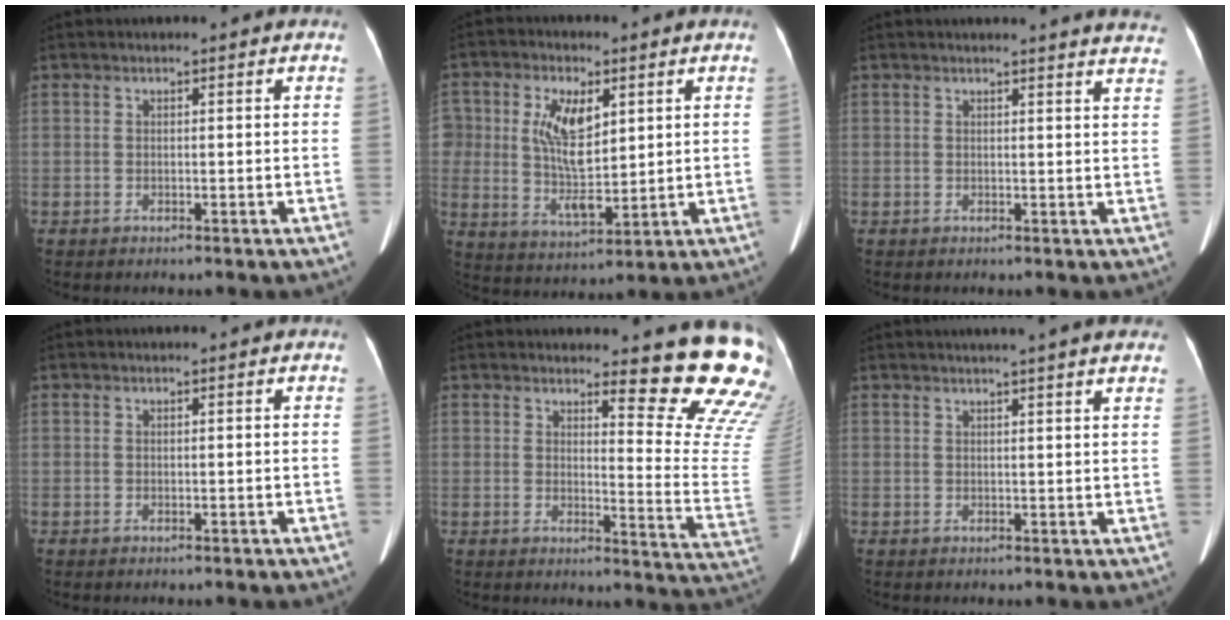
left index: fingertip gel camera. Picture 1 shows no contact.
{"total": 9.7, "force": [2.2, 5.1, 7.9], "torque": [-0.156, 0.006, 0.048]}
{"total": 11.8, "force": [11.4, 0.4, 2.9], "torque": [-0.020, -0.040, 0.102]}
{"total": 0.0}
{"total": 14.8, "force": [13.4, 0.1, 6.4], "torque": [-0.065, -0.137, 0.134]}
{"total": 9.5, "force": [8.1, 0.2, 5.0], "torque": [-0.069, 0.023, 0.082]}